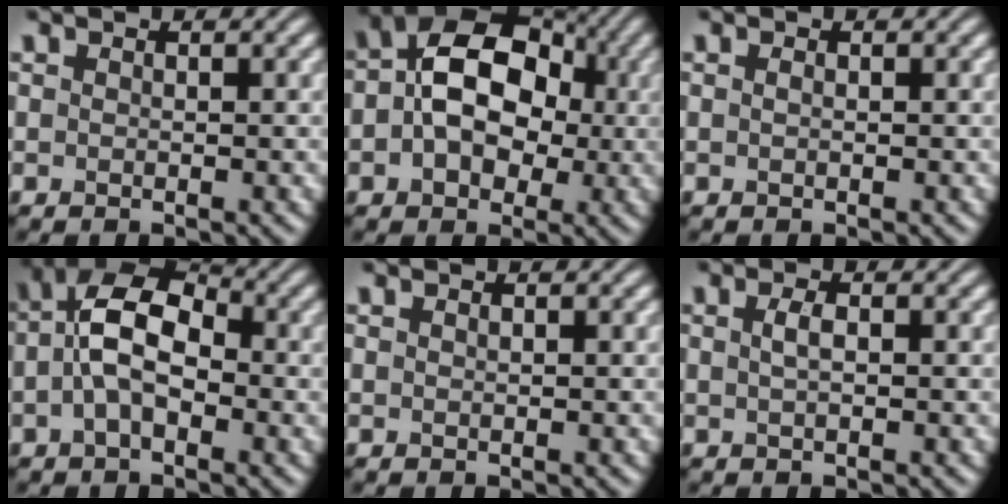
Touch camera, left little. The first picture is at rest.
{"total": 10.2, "force": [0.6, 7.2, 7.2], "torque": [-0.092, 0.031, -0.015]}
{"total": 0.0}
{"total": 6.6, "force": [-0.6, 3.8, 5.4], "torque": [-0.109, 0.018, -0.024]}
{"total": 0.0}
{"total": 1.2, "force": [0.2, 0.4, 1.1], "torque": [-0.026, 0.003, 0.003]}